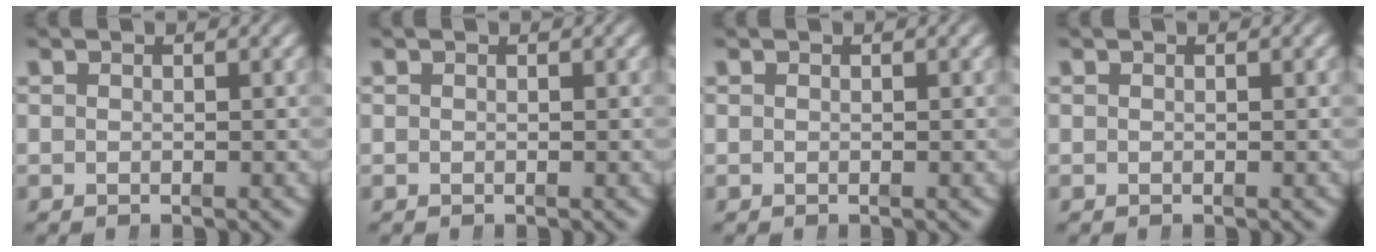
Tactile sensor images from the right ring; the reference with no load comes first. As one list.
[{"total": 0.0}, {"total": 0.0}, {"total": 0.0}]